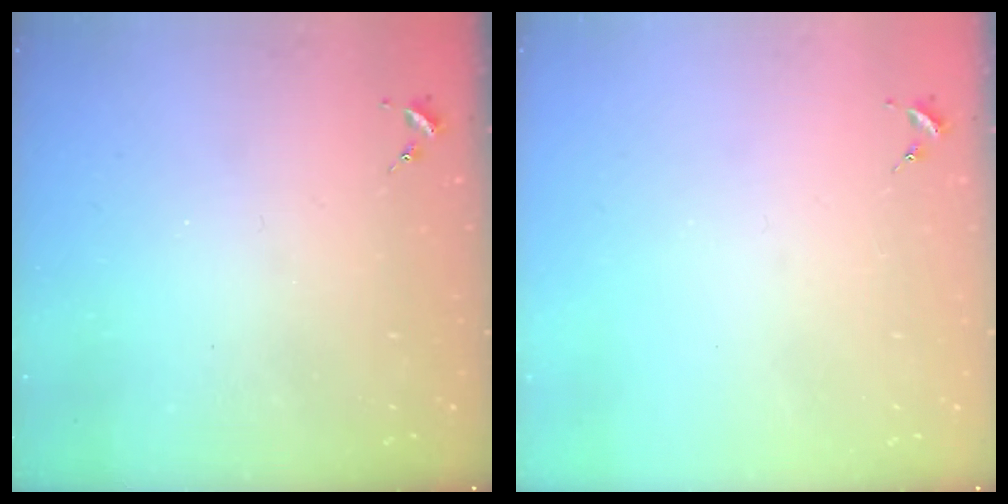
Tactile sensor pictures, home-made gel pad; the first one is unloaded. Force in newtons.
{"total": 0.0}